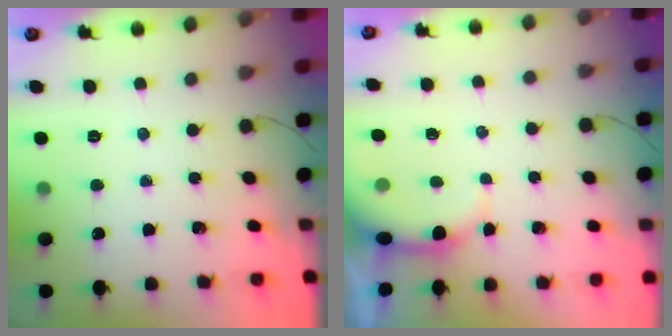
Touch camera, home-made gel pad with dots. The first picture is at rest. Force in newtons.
{"total": 4.8, "press": 4.7, "slide": 0.8}